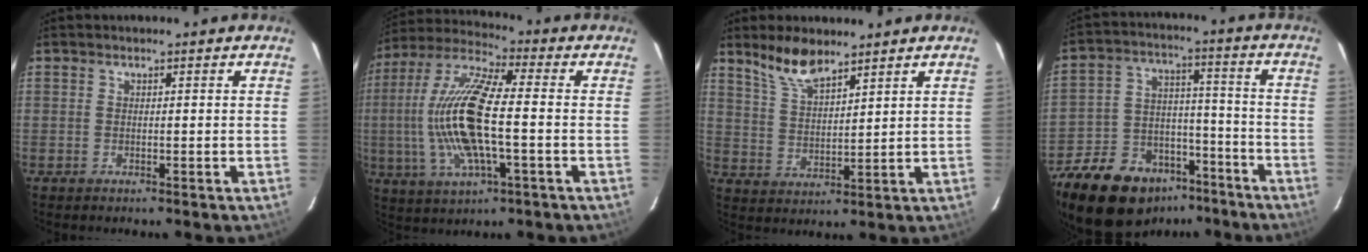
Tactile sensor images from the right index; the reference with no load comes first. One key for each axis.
{"total": 17.9, "fx": -1.5, "fy": 4.9, "fz": 17.2, "tx": -0.343, "ty": -0.001, "tz": -0.031}
{"total": 7.5, "fx": 6.0, "fy": 2.2, "fz": 3.9, "tx": -0.076, "ty": 0.005, "tz": 0.123}
{"total": 21.2, "fx": -14.6, "fy": 12.1, "fz": 9.5, "tx": -0.219, "ty": 0.033, "tz": -0.215}